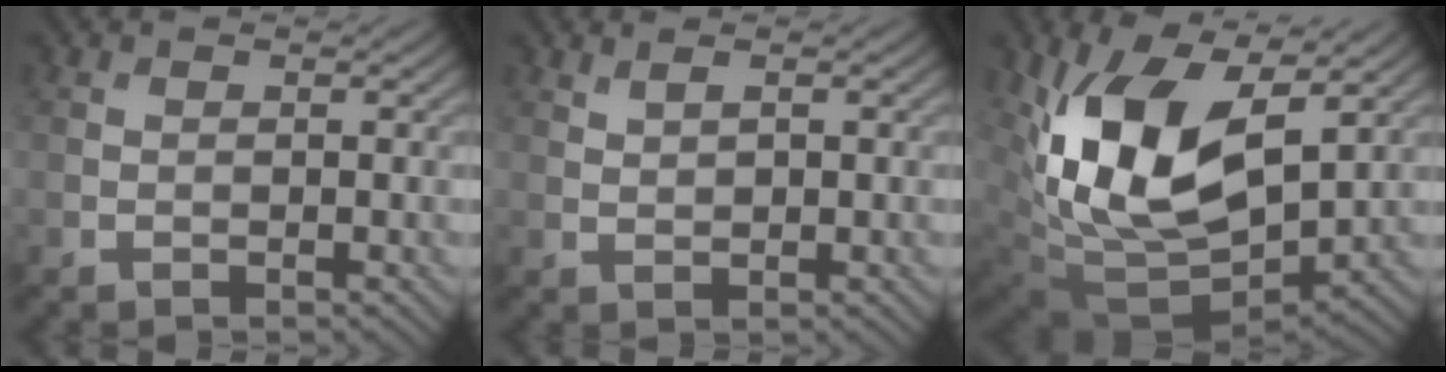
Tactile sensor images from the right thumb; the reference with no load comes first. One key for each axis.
{"total": 1.2, "fx": 0.8, "fy": 0.4, "fz": 0.9, "tx": -0.023, "ty": 0.000, "tz": 0.021}
{"total": 15.3, "fx": 3.6, "fy": 8.5, "fz": 12.2, "tx": -0.261, "ty": -0.013, "tz": 0.077}